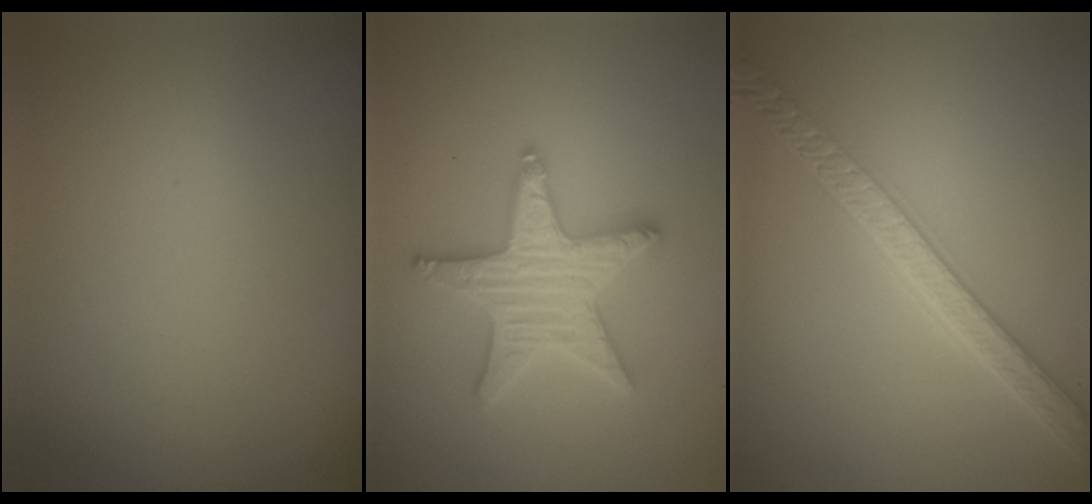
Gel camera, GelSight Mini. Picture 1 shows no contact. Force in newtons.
{"total": 5.2, "press": 5.1, "slide": 0.9}
{"total": 4.5, "press": 4.0, "slide": 2.1}